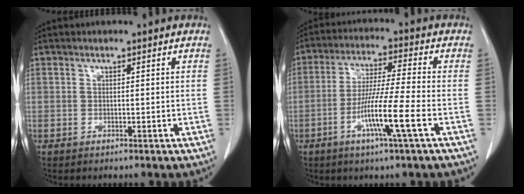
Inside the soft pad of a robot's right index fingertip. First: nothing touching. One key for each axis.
{"total": 9.9, "fx": -3.7, "fy": -0.9, "fz": 9.1, "tx": -0.174, "ty": -0.013, "tz": -0.073}